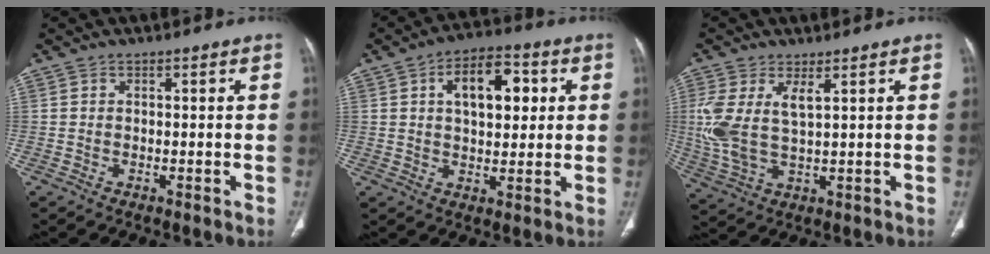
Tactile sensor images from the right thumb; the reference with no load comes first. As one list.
[{"total": 11.5, "force": [3.0, 6.4, 9.0], "torque": [-0.102, 0.009, 0.042]}, {"total": 9.3, "force": [2.4, 4.0, 8.0], "torque": [-0.199, -0.008, 0.059]}]